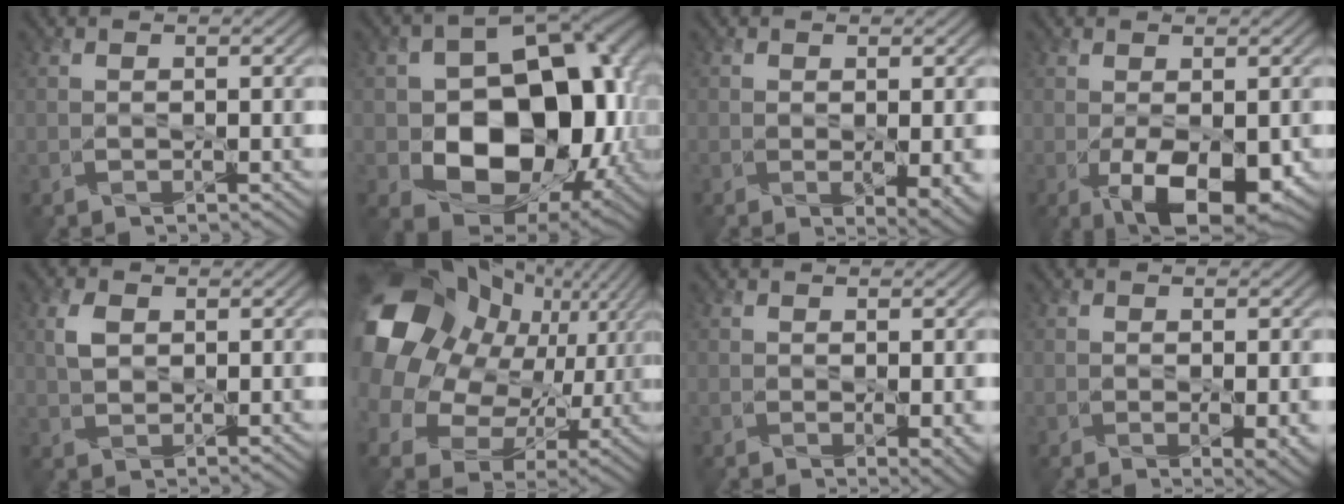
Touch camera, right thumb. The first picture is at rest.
{"total": 17.1, "force": [-2.6, 11.8, 12.2], "torque": [-0.156, -0.026, -0.033]}
{"total": 3.6, "force": [-0.7, 1.8, 3.1], "torque": [-0.045, -0.011, -0.006]}
{"total": 7.0, "force": [-1.9, 3.3, 5.8], "torque": [-0.110, -0.016, -0.027]}
{"total": 2.7, "force": [0.9, 1.6, 2.0], "torque": [-0.045, 0.010, 0.014]}
{"total": 21.0, "force": [6.1, 15.9, 12.3], "torque": [-0.302, 0.017, 0.117]}
{"total": 2.8, "force": [-0.8, 1.5, 2.3], "torque": [-0.027, -0.009, -0.012]}
{"total": 3.7, "force": [-1.3, 1.8, 3.0], "torque": [-0.036, -0.012, -0.017]}